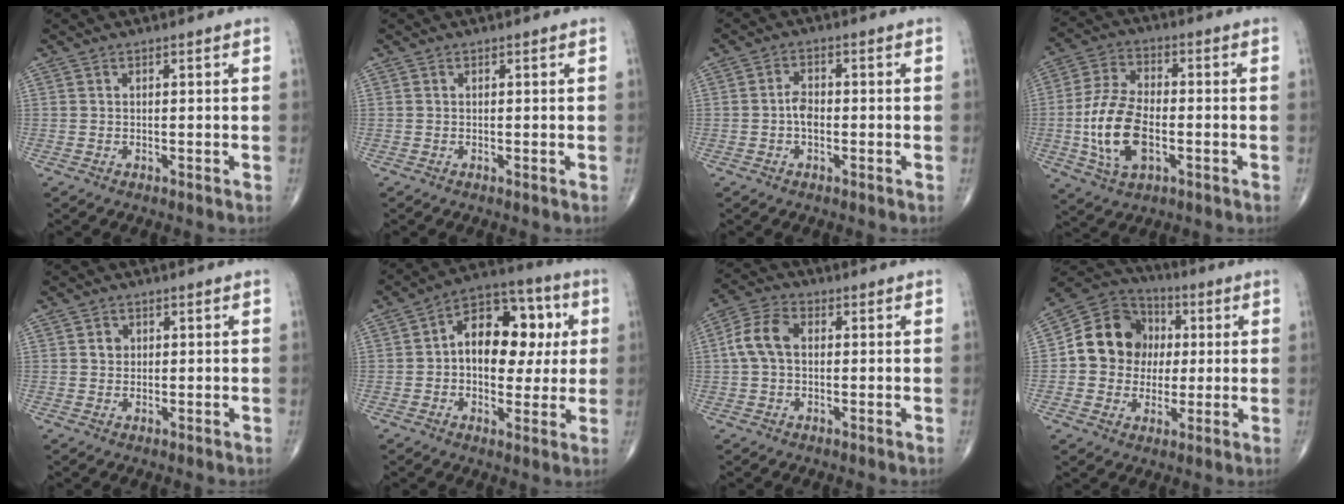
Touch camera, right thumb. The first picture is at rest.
{"total": 0.0}
{"total": 3.1, "force": [-0.6, 1.9, 2.3], "torque": [-0.033, 0.009, -0.017]}
{"total": 13.6, "force": [-2.7, 7.5, 11.0], "torque": [-0.217, 0.013, -0.048]}
{"total": 1.8, "force": [0.4, 1.6, 0.7], "torque": [-0.003, 0.000, 0.006]}
{"total": 16.3, "force": [2.1, 10.4, 12.3], "torque": [-0.132, 0.027, 0.022]}
{"total": 7.0, "force": [0.6, 4.6, 5.3], "torque": [-0.109, 0.024, 0.004]}
{"total": 14.0, "force": [1.1, 12.4, 6.3], "torque": [-0.069, 0.020, 0.011]}